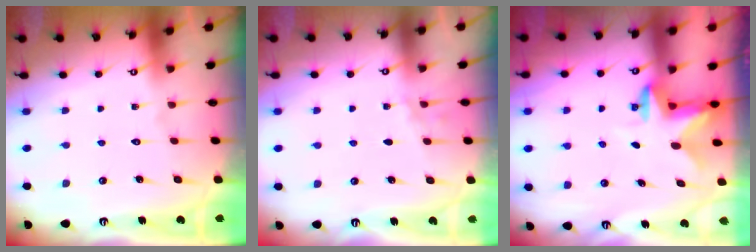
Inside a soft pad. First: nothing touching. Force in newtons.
{"total": 2.5, "press": 1.6, "slide": 1.8}
{"total": 2.7, "press": 2.6, "slide": 0.5}